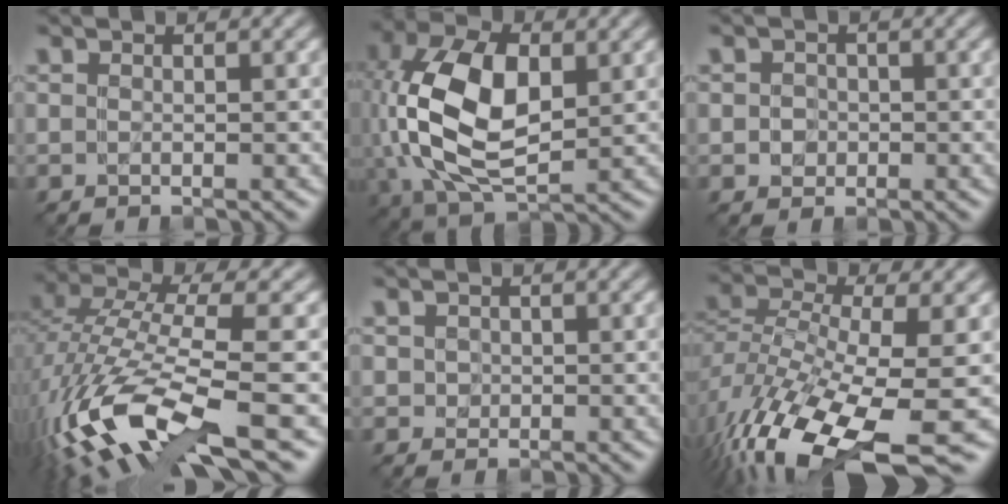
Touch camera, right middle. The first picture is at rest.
{"total": 11.8, "force": [0.9, 7.0, 9.4], "torque": [-0.215, 0.006, 0.029]}
{"total": 0.8, "force": [-0.2, 0.7, -0.3], "torque": [-0.001, -0.001, 0.004]}
{"total": 12.3, "force": [-4.9, 3.4, 10.7], "torque": [-0.228, 0.005, -0.076]}
{"total": 0.7, "force": [0.2, 0.3, -0.6], "torque": [0.004, -0.002, 0.015]}
{"total": 13.5, "force": [-7.5, 4.4, 10.4], "torque": [-0.228, -0.023, -0.115]}